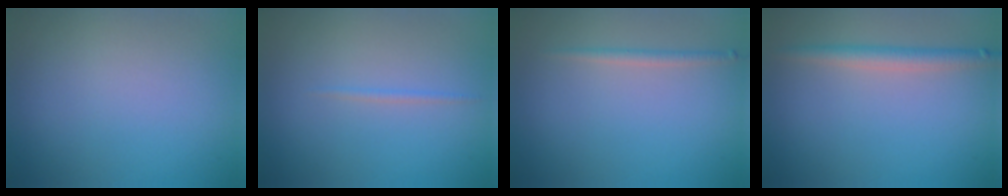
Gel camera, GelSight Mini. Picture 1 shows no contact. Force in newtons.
{"total": 0.6, "press": 0.6, "slide": 0.1}
{"total": 1.1, "press": 1.1, "slide": 0.0}
{"total": 2.2, "press": 2.2, "slide": 0.1}